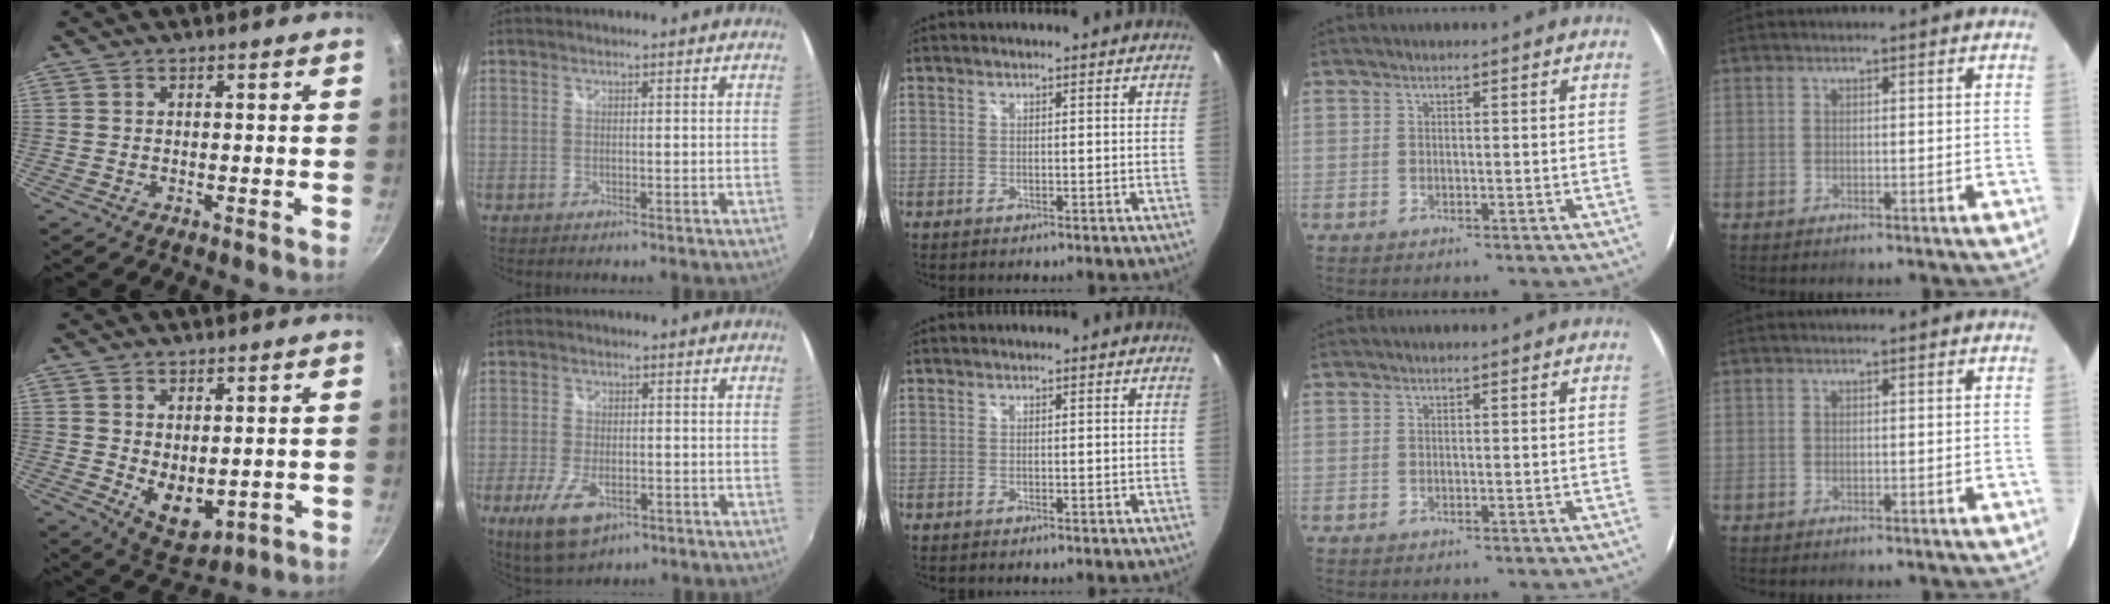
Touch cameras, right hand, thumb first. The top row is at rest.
{"thumb": {"total": 7.0, "force": [0.7, 4.4, 5.5], "torque": [-0.064, -0.023, 0.031]}, "index": {"total": 9.6, "force": [-4.7, 4.7, 7.0], "torque": [-0.155, -0.021, -0.078]}}